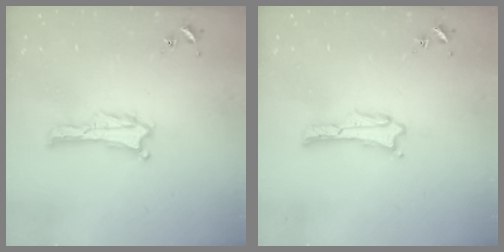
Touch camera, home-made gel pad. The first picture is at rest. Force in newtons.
{"total": 1.1, "press": 1.1, "slide": 0.0}